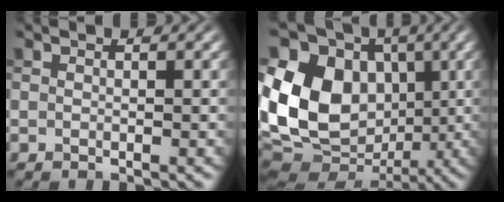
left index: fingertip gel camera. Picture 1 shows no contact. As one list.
[{"total": 15.4, "force": [-0.1, 11.9, 9.7], "torque": [-0.205, 0.008, 0.004]}]